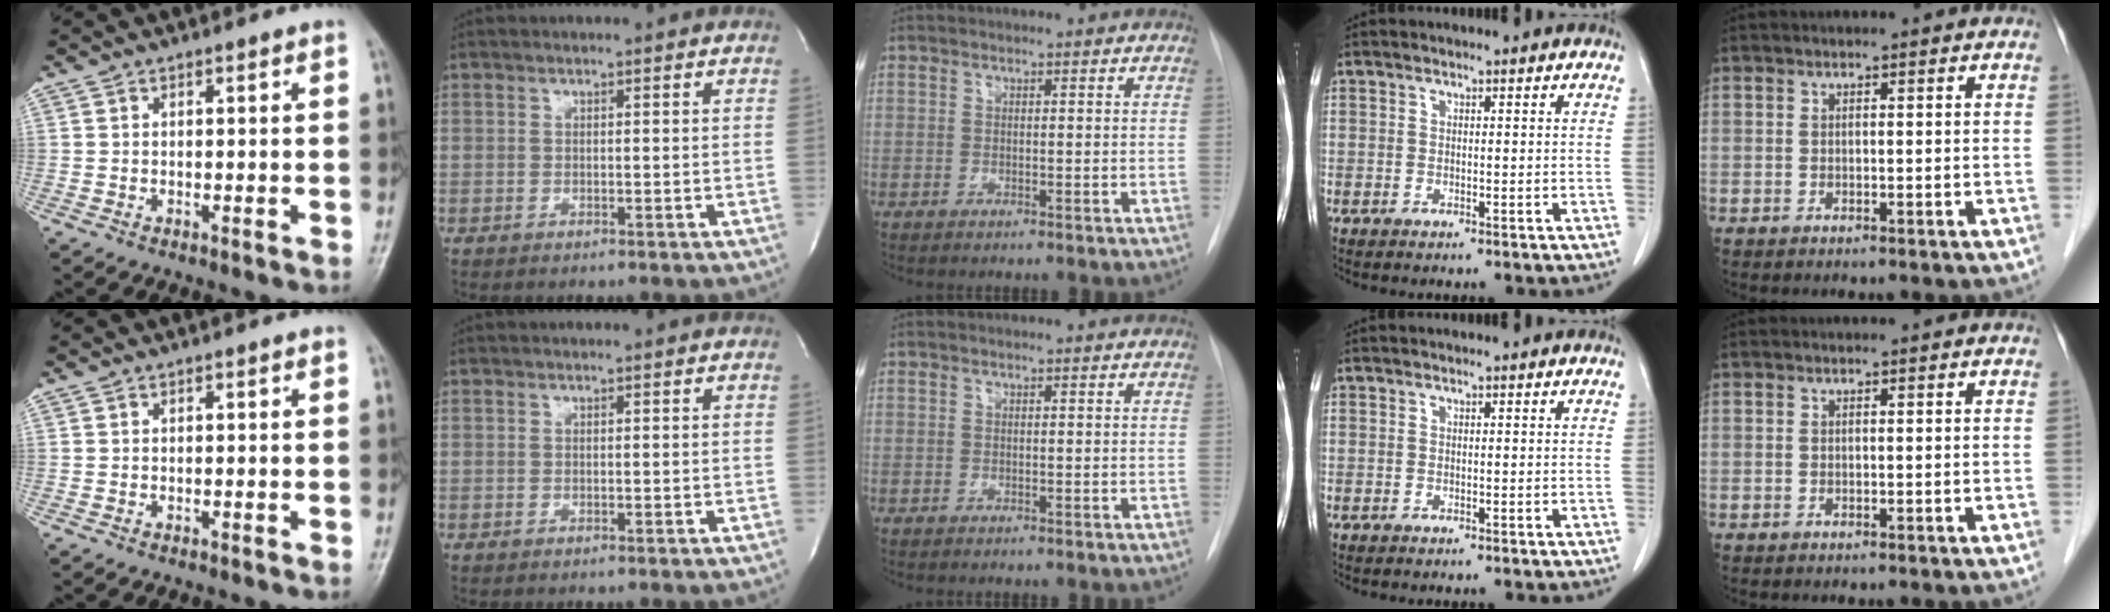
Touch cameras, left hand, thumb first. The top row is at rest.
{}